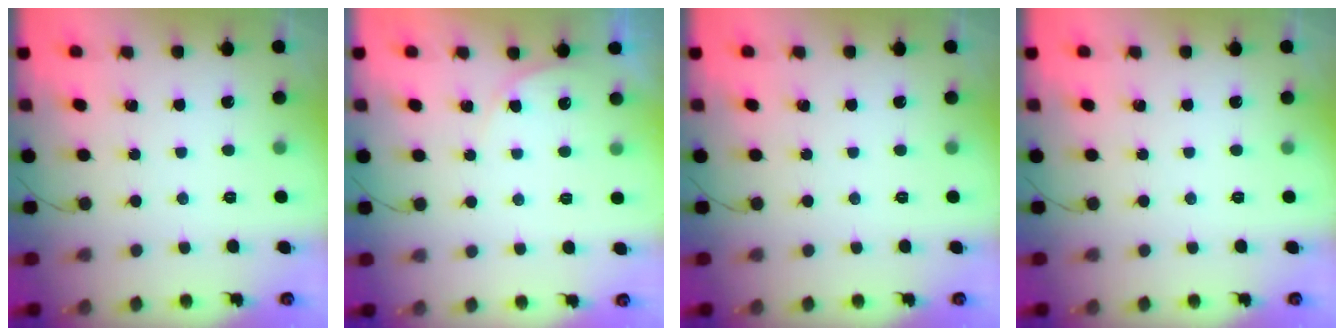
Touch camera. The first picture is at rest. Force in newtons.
{"total": 3.0, "press": 2.3, "slide": 1.9}
{"total": 0.0}
{"total": 0.0}